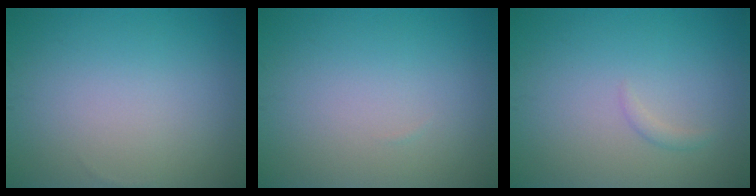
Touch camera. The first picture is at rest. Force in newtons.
{"total": 0.0}
{"total": 0.7, "press": 0.7, "slide": 0.1}